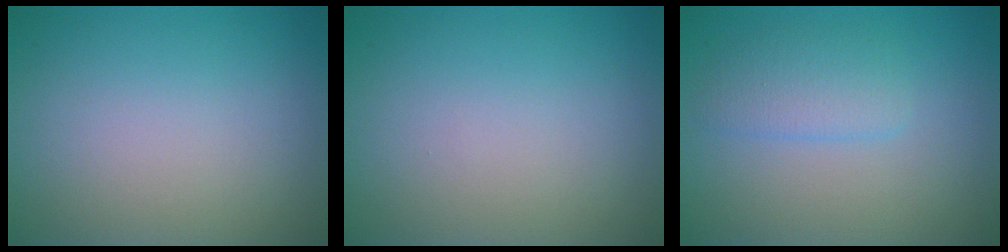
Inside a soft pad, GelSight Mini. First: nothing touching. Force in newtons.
{"total": 0.0}
{"total": 2.4, "press": 2.4, "slide": 0.1}